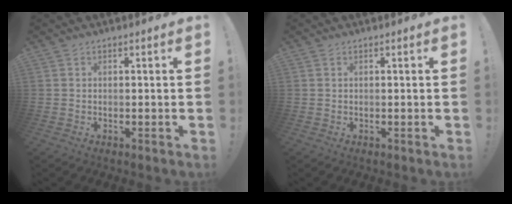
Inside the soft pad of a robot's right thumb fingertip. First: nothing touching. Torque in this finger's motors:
{"motor_torque": [0.08, 0.27, -0.10, 0.03, 0.04]}